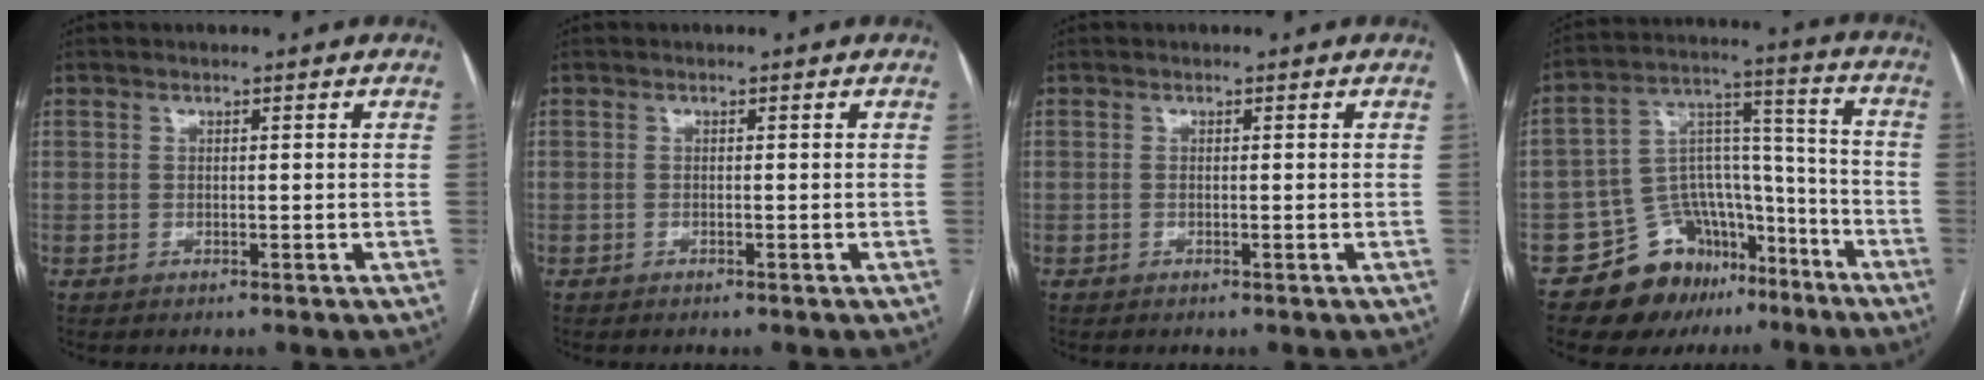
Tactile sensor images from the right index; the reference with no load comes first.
{"total": 0.0}
{"total": 0.0}
{"total": 14.5, "force": [-10.1, 9.1, 5.2], "torque": [-0.072, 0.077, -0.158]}